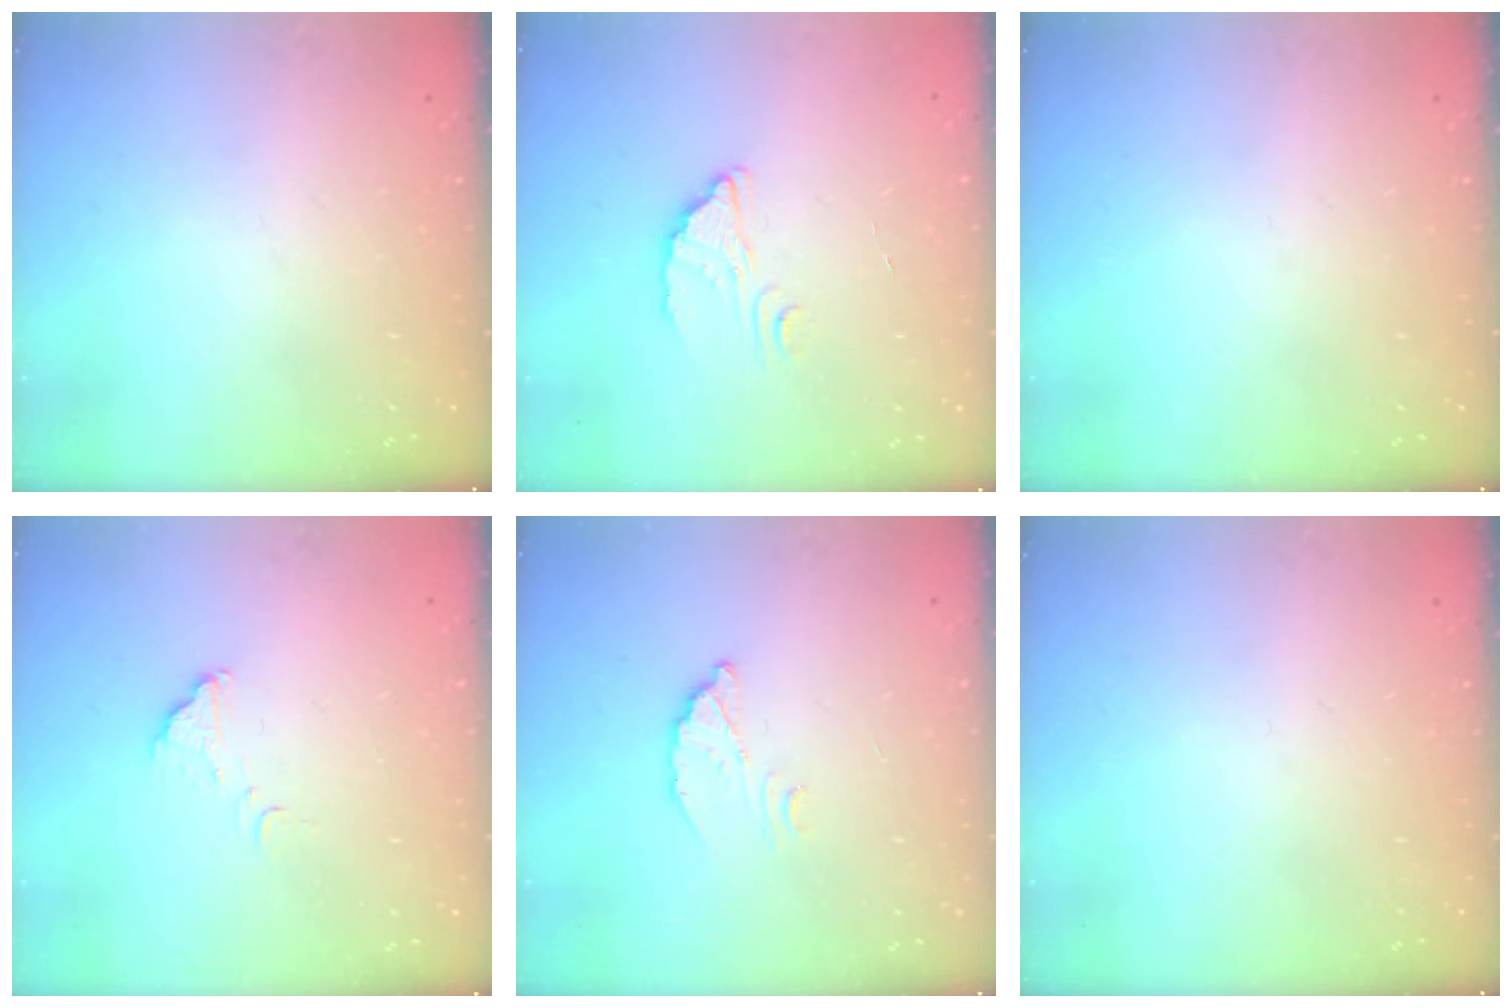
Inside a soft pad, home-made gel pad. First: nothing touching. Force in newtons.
{"total": 2.3, "press": 2.3, "slide": 0.0}
{"total": 0.0}
{"total": 2.4, "press": 2.4, "slide": 0.1}
{"total": 4.0, "press": 4.0, "slide": 0.2}
{"total": 0.0}